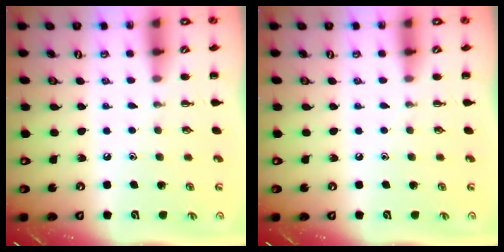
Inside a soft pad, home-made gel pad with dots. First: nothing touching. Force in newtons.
{"total": 0.0}